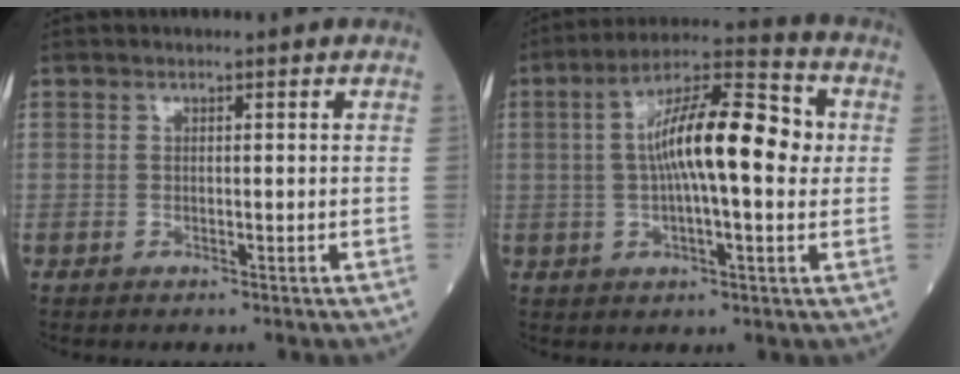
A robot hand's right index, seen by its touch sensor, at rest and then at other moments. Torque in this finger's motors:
{"motor_torque": [2.03, 0.11, 1.00, 0.21]}